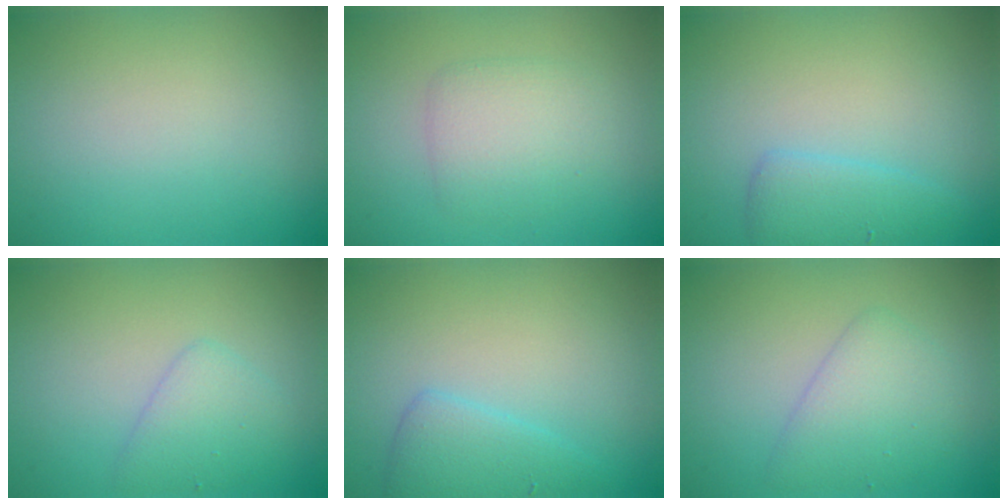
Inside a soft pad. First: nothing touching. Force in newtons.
{"total": 2.8, "press": 2.8, "slide": 0.1}
{"total": 2.4, "press": 2.4, "slide": 0.3}
{"total": 2.6, "press": 2.6, "slide": 0.1}
{"total": 2.6, "press": 2.6, "slide": 0.2}
{"total": 3.3, "press": 3.3, "slide": 0.1}